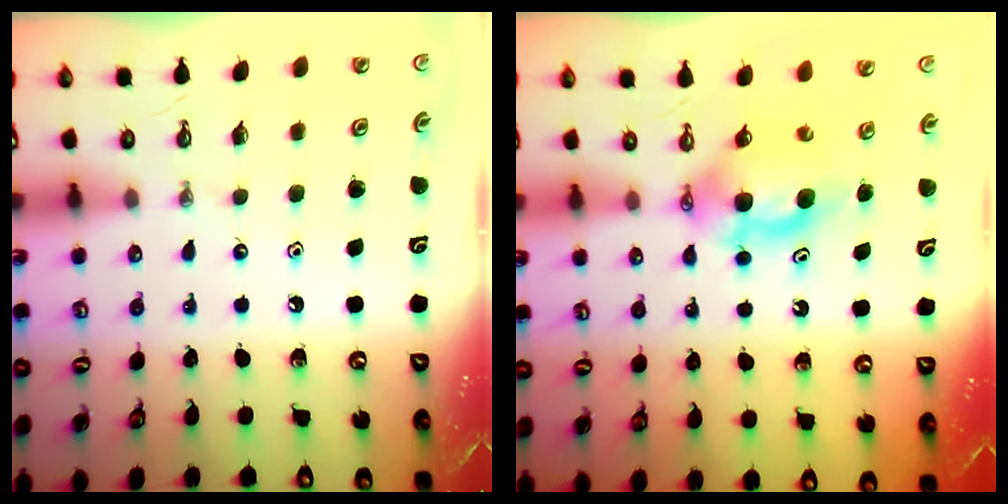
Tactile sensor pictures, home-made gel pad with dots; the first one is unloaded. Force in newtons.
{"total": 7.9, "press": 4.8, "slide": 6.2}